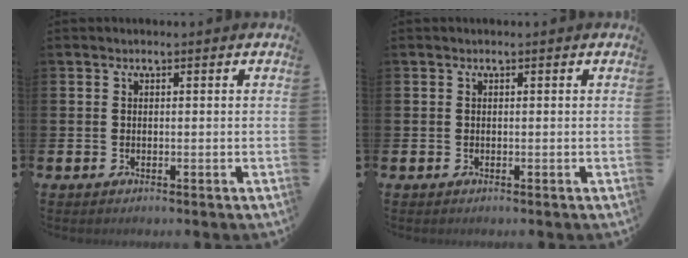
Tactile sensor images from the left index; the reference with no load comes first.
{"total": 0.0}